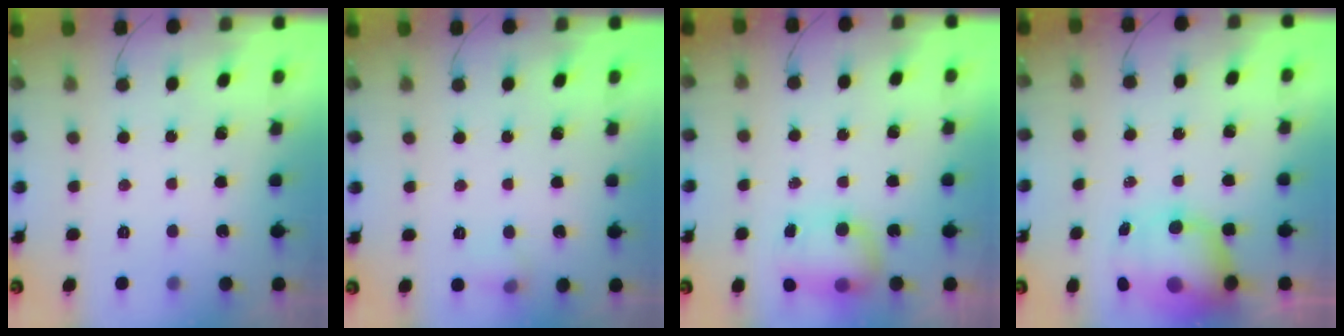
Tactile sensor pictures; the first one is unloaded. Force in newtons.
{"total": 5.3, "press": 5.0, "slide": 1.7}
{"total": 7.1, "press": 7.0, "slide": 1.2}
{"total": 10.3, "press": 9.9, "slide": 2.8}